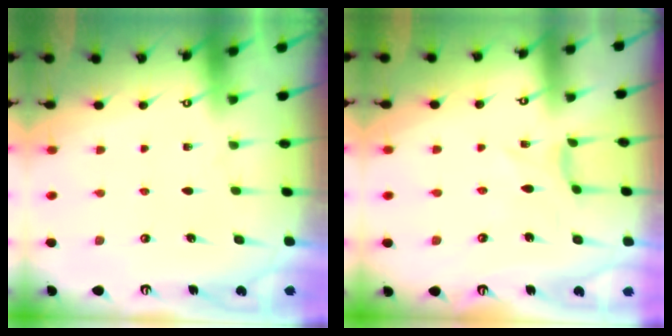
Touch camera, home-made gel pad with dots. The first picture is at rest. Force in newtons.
{"total": 1.8, "press": 1.7, "slide": 0.4}